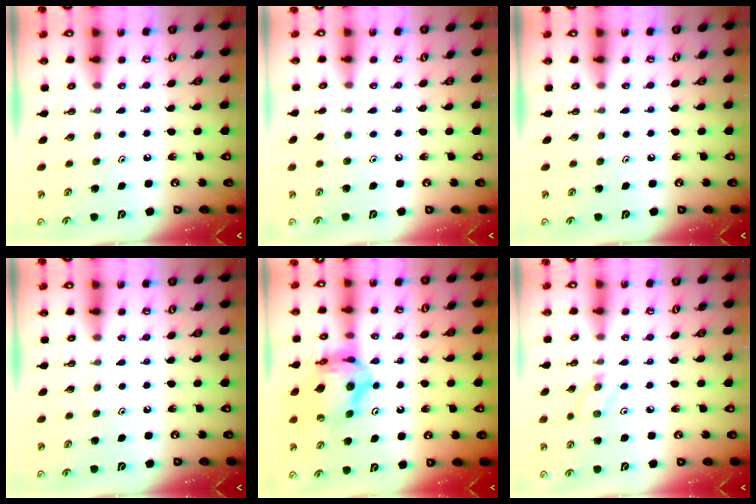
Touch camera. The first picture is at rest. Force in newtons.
{"total": 2.8, "press": 2.7, "slide": 0.5}
{"total": 0.0}
{"total": 0.0}
{"total": 13.2, "press": 13.2, "slide": 1.2}
{"total": 3.8, "press": 3.8, "slide": 0.4}